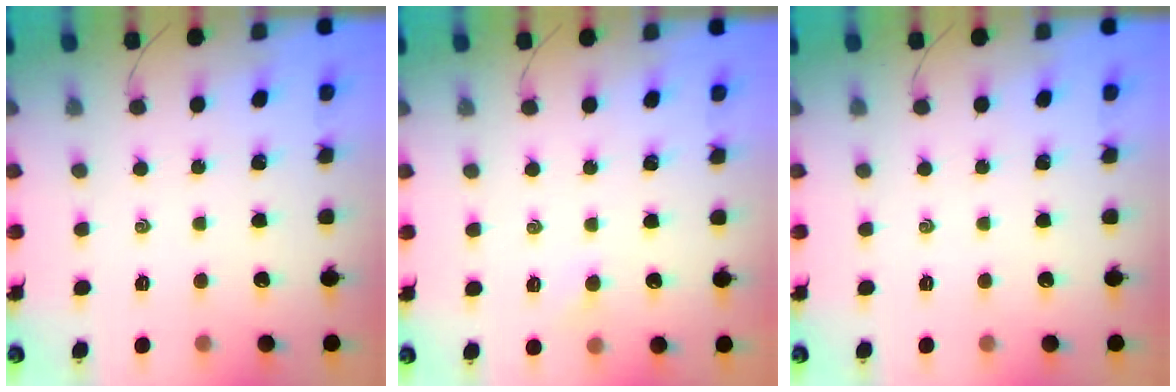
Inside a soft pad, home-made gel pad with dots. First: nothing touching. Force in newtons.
{"total": 3.3, "press": 3.1, "slide": 0.9}
{"total": 0.0}